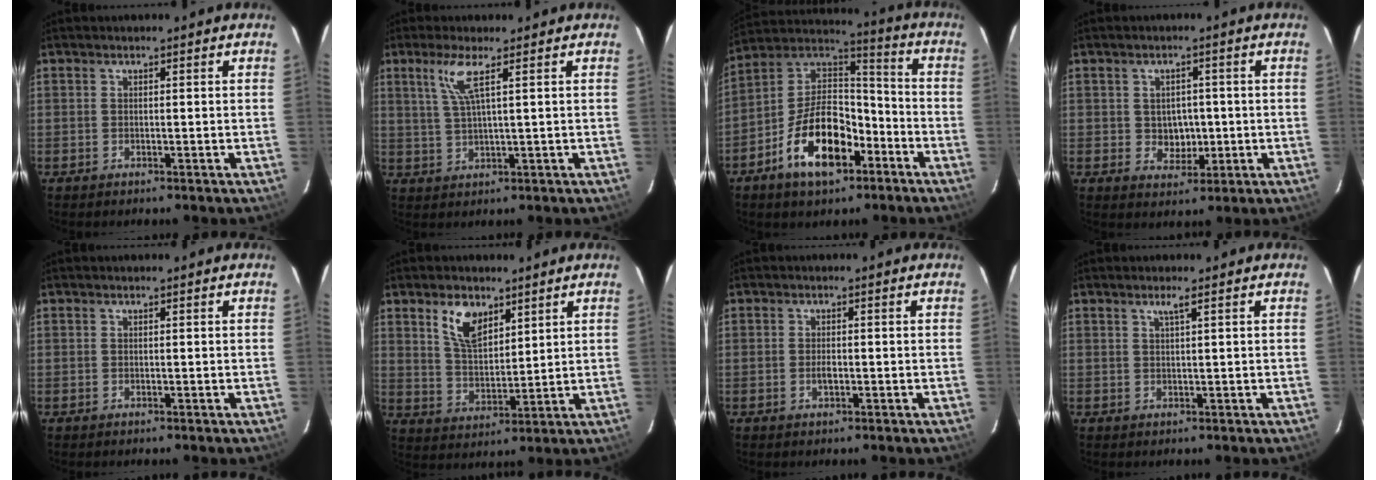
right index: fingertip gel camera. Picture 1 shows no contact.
{"total": 5.0, "force": [2.4, 0.0, 4.3], "torque": [-0.090, -0.001, 0.054]}
{"total": 17.0, "force": [-8.1, 9.0, 11.9], "torque": [-0.228, 0.022, -0.138]}
{"total": 4.4, "force": [-0.2, 3.8, 2.1], "torque": [-0.036, 0.004, 0.005]}
{"total": 0.0}
{"total": 8.1, "force": [4.7, 4.1, 5.1], "torque": [-0.092, 0.008, 0.094]}
{"total": 1.6, "force": [-0.5, 0.8, 1.3], "torque": [-0.024, 0.001, -0.008]}
{"total": 1.4, "force": [0.8, -0.3, 1.1], "torque": [-0.020, 0.000, 0.016]}